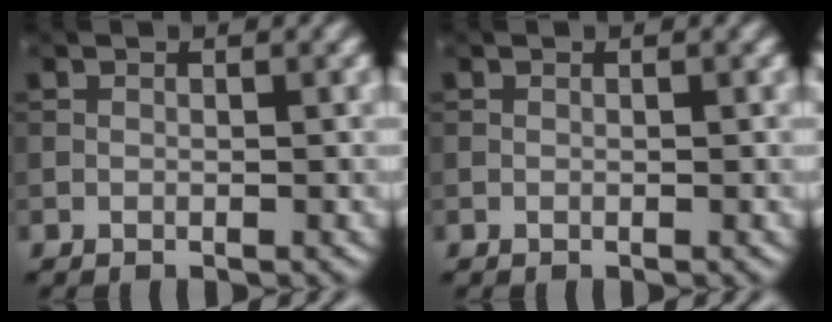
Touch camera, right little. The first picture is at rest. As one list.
[{"total": 0.0}]